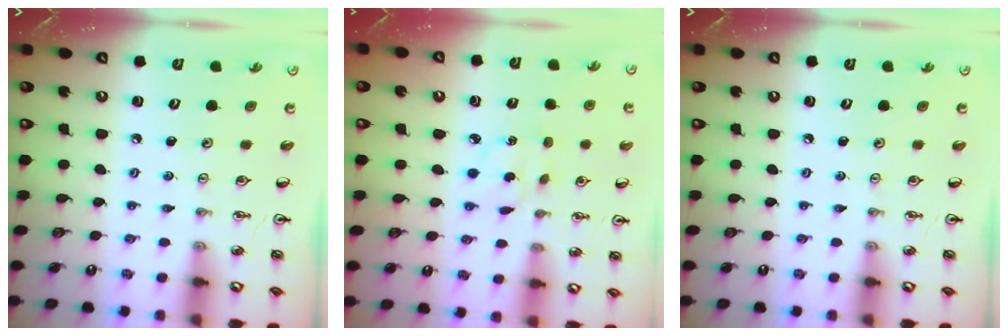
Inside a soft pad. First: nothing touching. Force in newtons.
{"total": 3.3, "press": 3.3, "slide": 0.4}
{"total": 0.0}